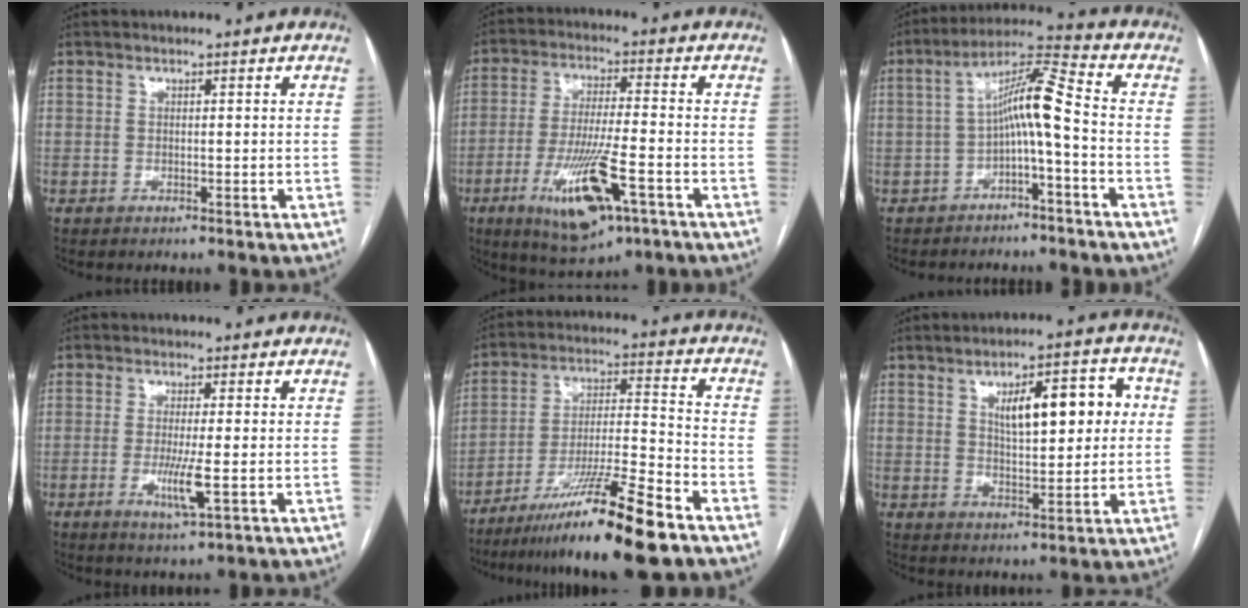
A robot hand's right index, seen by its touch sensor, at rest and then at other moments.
{"total": 13.2, "force": [-5.8, 2.4, 11.6], "torque": [-0.223, -0.022, -0.092]}
{"total": 8.2, "force": [-1.8, 0.3, 8.0], "torque": [-0.136, 0.034, -0.033]}
{"total": 4.9, "force": [-1.1, 0.1, 4.8], "torque": [-0.097, -0.012, -0.017]}
{"total": 17.2, "force": [-12.0, -0.2, 12.4], "torque": [-0.212, -0.029, -0.208]}
{"total": 10.7, "force": [2.6, 3.5, 9.7], "torque": [-0.141, 0.023, 0.044]}